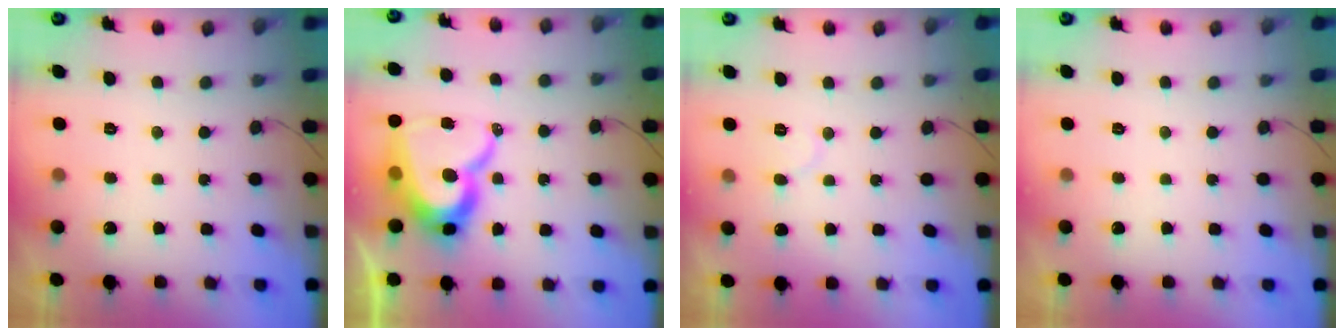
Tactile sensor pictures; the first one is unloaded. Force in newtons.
{"total": 18.6, "press": 18.6, "slide": 1.7}
{"total": 5.2, "press": 5.2, "slide": 0.5}
{"total": 0.0}